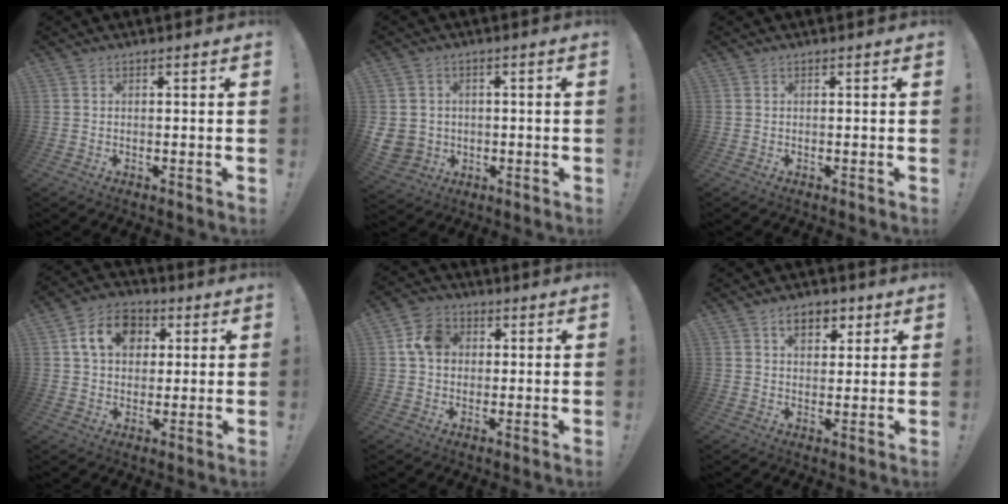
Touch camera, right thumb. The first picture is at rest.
{"total": 6.1, "force": [0.1, 5.8, 1.6], "torque": [-0.042, -0.003, 0.004]}
{"total": 0.0}
{"total": 12.4, "force": [4.0, 9.6, 6.8], "torque": [-0.109, 0.005, 0.079]}
{"total": 9.0, "force": [1.8, 7.4, 4.8], "torque": [-0.084, 0.021, 0.041]}
{"total": 7.6, "force": [3.7, 5.0, 4.3], "torque": [-0.056, -0.004, 0.066]}